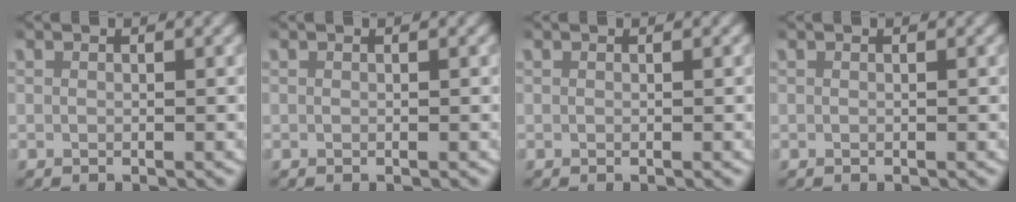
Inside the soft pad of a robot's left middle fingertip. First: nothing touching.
{"total": 0.0}
{"total": 0.0}
{"total": 0.0}